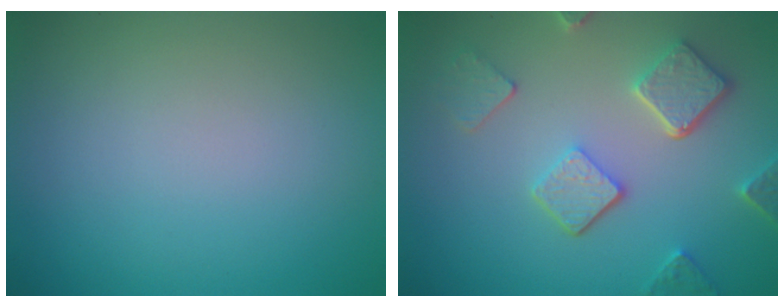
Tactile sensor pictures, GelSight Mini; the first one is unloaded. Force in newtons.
{"total": 5.0, "press": 3.9, "slide": 3.2}